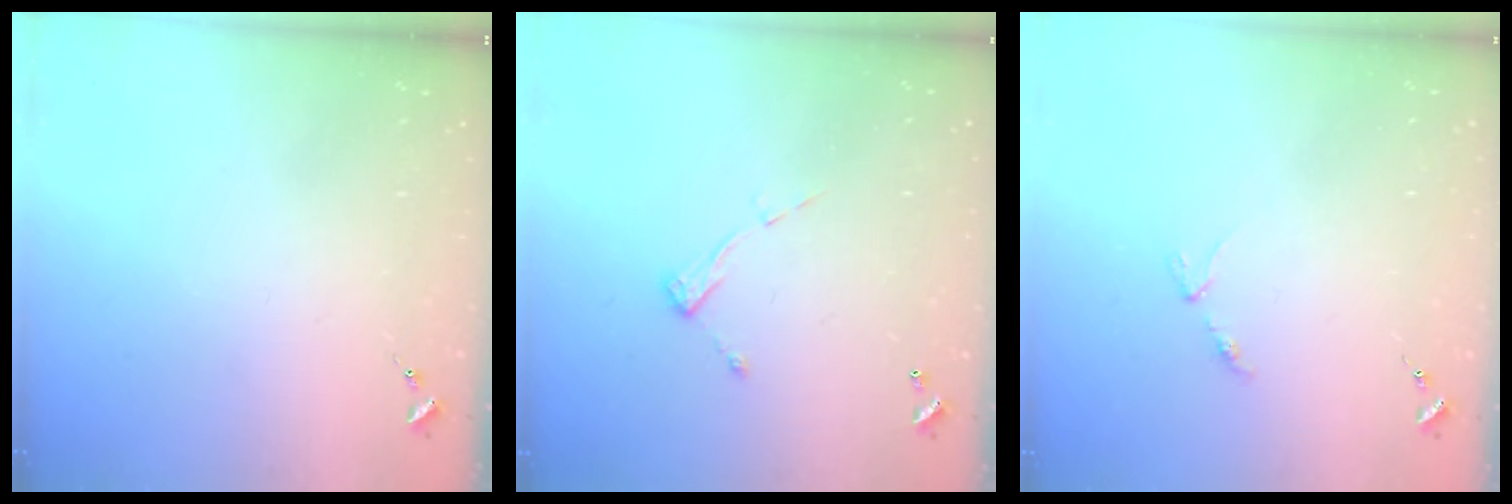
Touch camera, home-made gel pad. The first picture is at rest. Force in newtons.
{"total": 6.3, "press": 6.3, "slide": 0.3}
{"total": 2.8, "press": 2.8, "slide": 0.5}